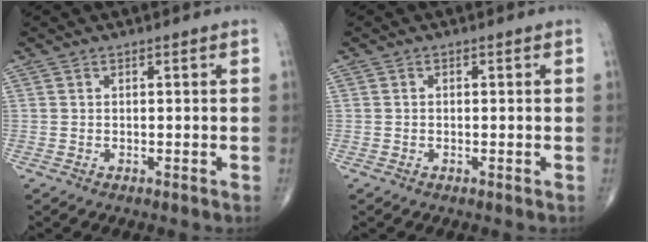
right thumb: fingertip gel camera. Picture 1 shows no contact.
{"total": 0.0}